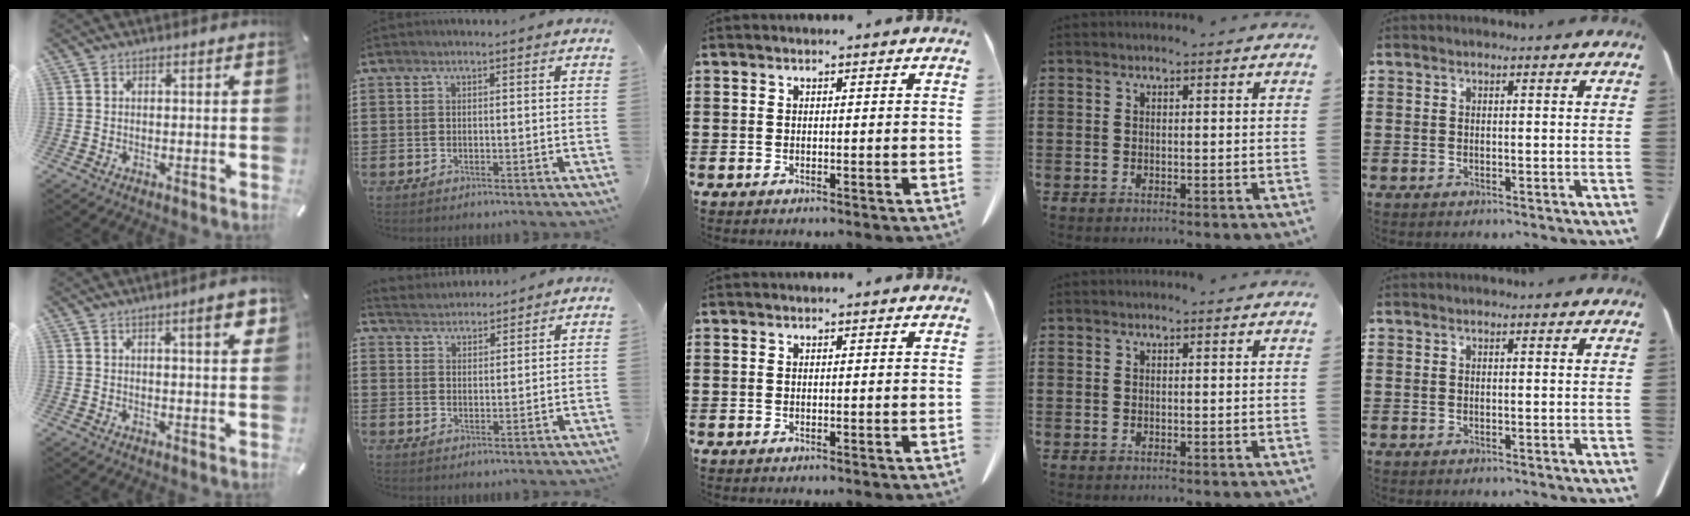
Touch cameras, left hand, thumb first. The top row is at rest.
{"thumb": {"total": 6.8, "force": [3.0, 1.5, 5.9], "torque": [-0.085, -0.005, 0.043]}, "index": {"total": 3.2, "force": [3.1, 0.5, -0.6], "torque": [-0.003, -0.011, 0.058]}}